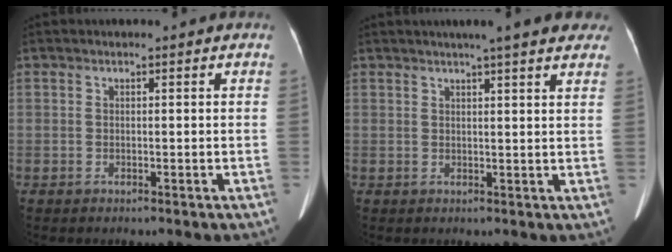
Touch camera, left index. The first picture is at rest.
{"total": 11.5, "force": [9.4, 1.3, 6.4], "torque": [-0.076, 0.017, 0.101]}